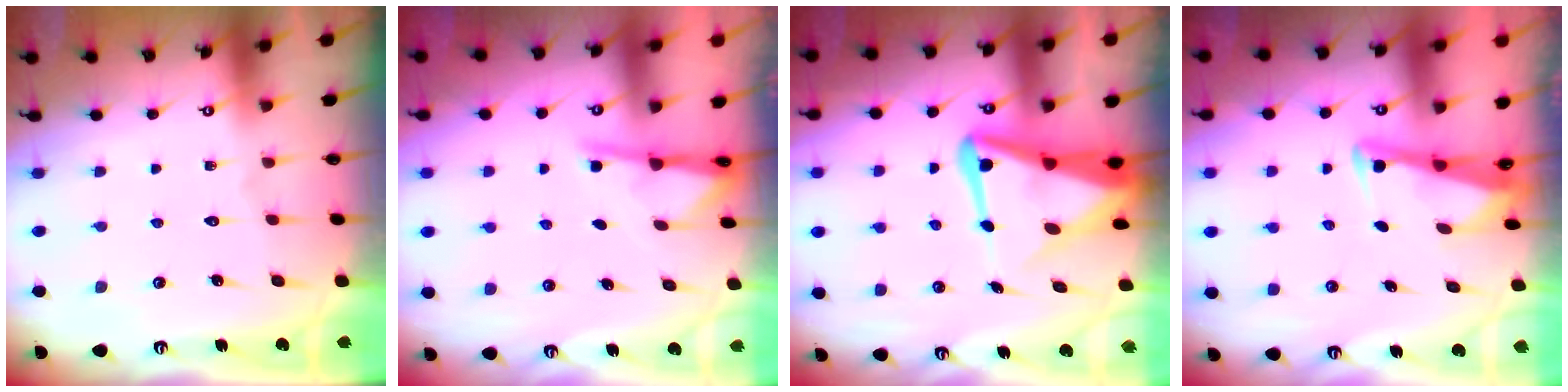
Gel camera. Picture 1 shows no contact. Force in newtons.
{"total": 2.6, "press": 2.6, "slide": 0.4}
{"total": 10.1, "press": 10.1, "slide": 1.2}
{"total": 3.1, "press": 3.1, "slide": 0.3}